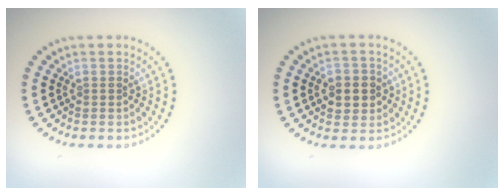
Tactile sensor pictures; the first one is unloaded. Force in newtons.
{"total": 2.9, "press": 2.9, "slide": 0.6}